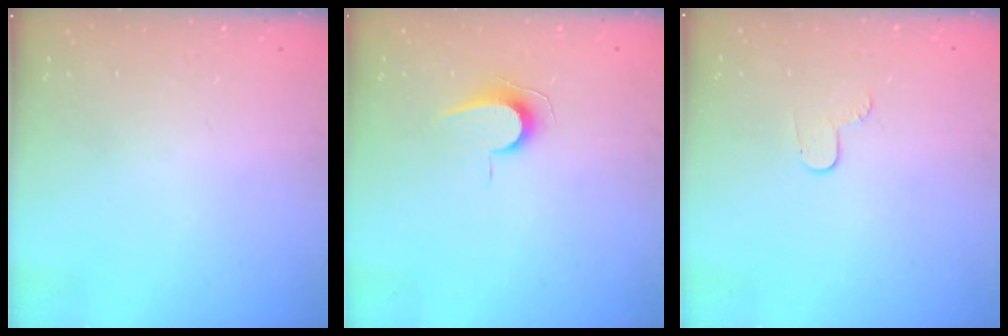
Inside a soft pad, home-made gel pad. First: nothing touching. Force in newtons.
{"total": 7.0, "press": 7.0, "slide": 0.7}
{"total": 3.8, "press": 3.8, "slide": 0.4}